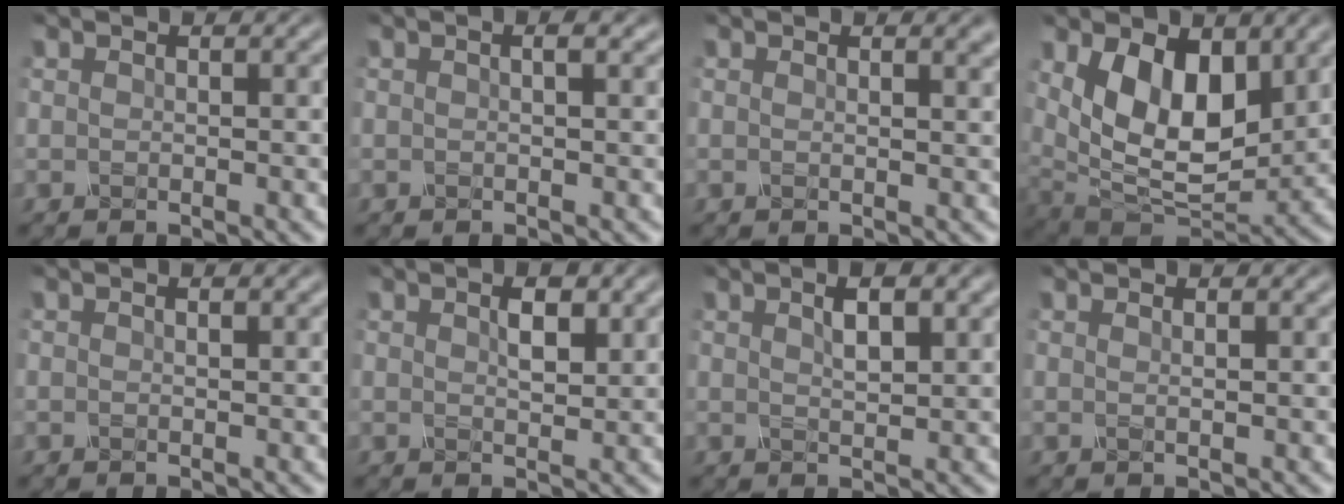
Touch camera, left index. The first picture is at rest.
{"total": 3.1, "force": [1.4, 1.5, 2.3], "torque": [-0.013, 0.025, -0.005]}
{"total": 3.1, "force": [1.8, 1.4, 2.1], "torque": [0.002, 0.019, 0.003]}
{"total": 8.7, "force": [2.1, 5.2, 6.6], "torque": [-0.126, -0.018, 0.040]}
{"total": 1.2, "force": [0.5, 0.5, 1.0], "torque": [-0.001, 0.000, -0.008]}
{"total": 1.9, "force": [0.7, 0.5, 1.7], "torque": [-0.032, 0.001, 0.021]}
{"total": 2.7, "force": [1.0, 0.7, 2.3], "torque": [-0.039, 0.004, 0.026]}
{"total": 1.2, "force": [0.5, 0.5, 0.9], "torque": [0.001, 0.001, -0.007]}